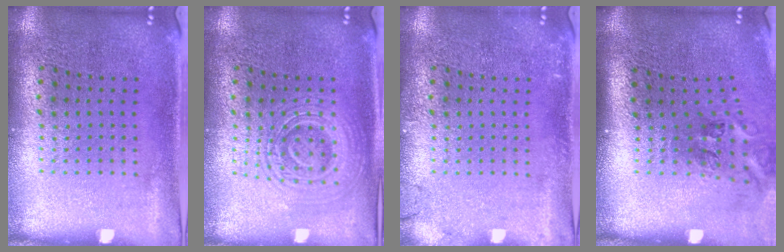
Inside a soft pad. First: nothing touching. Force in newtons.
{"total": 2.6, "press": 2.5, "slide": 0.5}
{"total": 1.4, "press": 1.4, "slide": 0.2}
{"total": 1.7, "press": 1.2, "slide": 1.3}